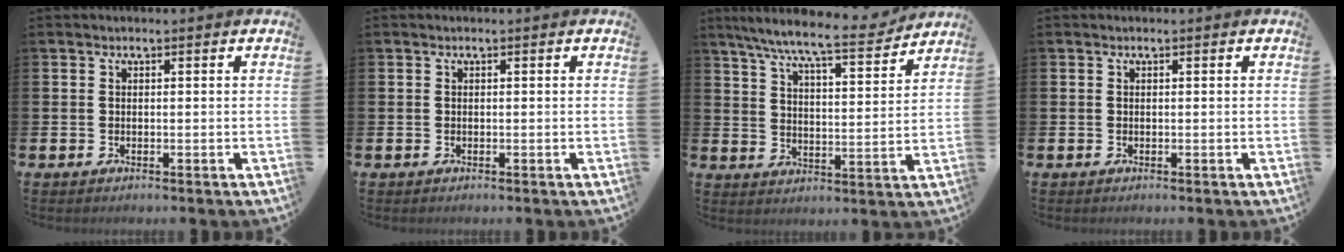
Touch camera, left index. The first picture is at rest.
{"total": 0.0}
{"total": 9.1, "force": [8.2, 0.7, 3.9], "torque": [-0.101, -0.050, 0.140]}
{"total": 0.0}